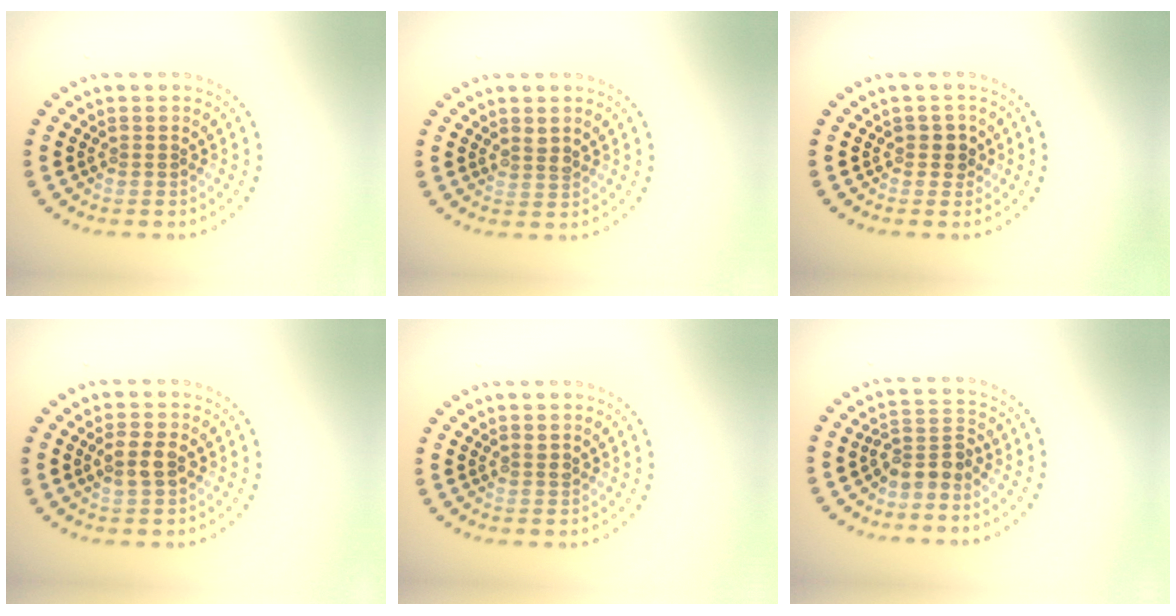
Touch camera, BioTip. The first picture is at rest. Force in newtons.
{"total": 1.2, "press": 0.9, "slide": 0.7}
{"total": 1.6, "press": 1.4, "slide": 0.7}
{"total": 2.1, "press": 2.1, "slide": 0.2}
{"total": 0.8, "press": 0.7, "slide": 0.3}
{"total": 2.6, "press": 1.9, "slide": 1.8}